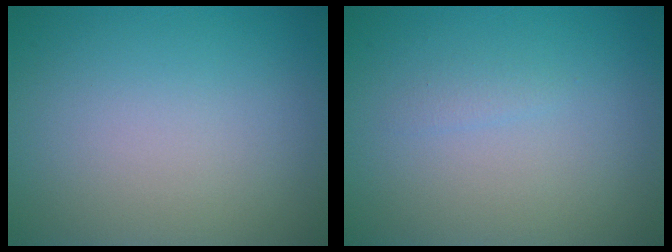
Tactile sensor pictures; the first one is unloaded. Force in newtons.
{"total": 0.7, "press": 0.7, "slide": 0.0}